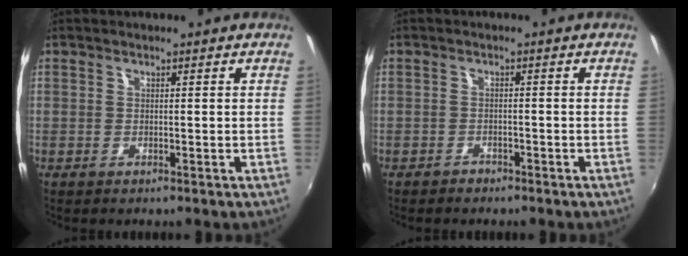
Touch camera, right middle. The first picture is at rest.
{"total": 1.4, "force": [-1.4, -0.1, -0.1], "torque": [0.000, -0.004, -0.024]}